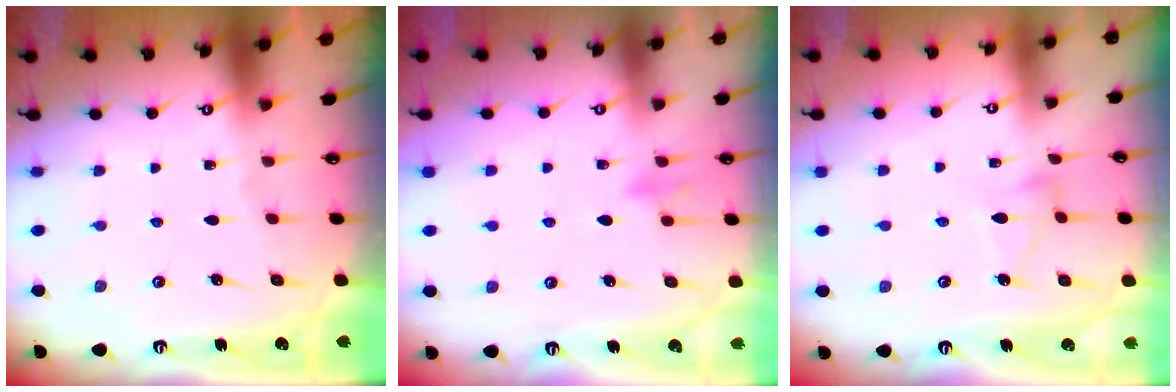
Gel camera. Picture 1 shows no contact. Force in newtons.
{"total": 7.9, "press": 7.9, "slide": 0.6}
{"total": 4.6, "press": 4.6, "slide": 0.5}